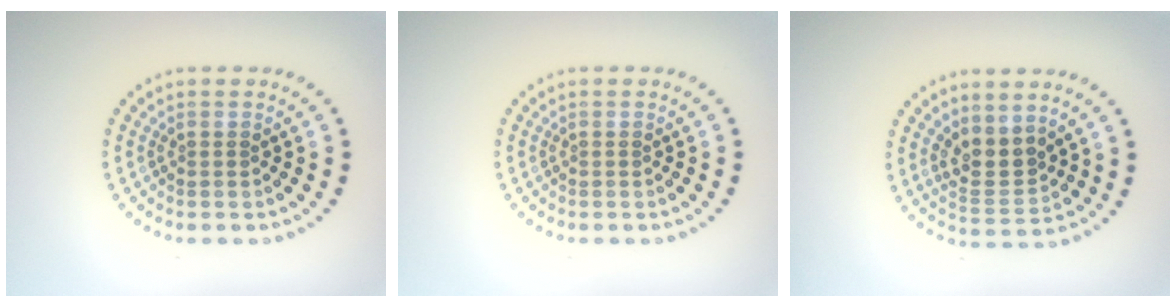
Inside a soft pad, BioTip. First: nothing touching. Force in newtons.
{"total": 0.0}
{"total": 3.2, "press": 2.8, "slide": 1.5}